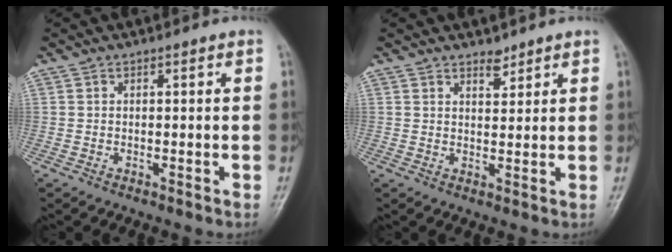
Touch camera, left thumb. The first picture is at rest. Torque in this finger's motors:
{"motor_torque": [-0.23, 0.00, -0.41, -0.22, 0.02]}